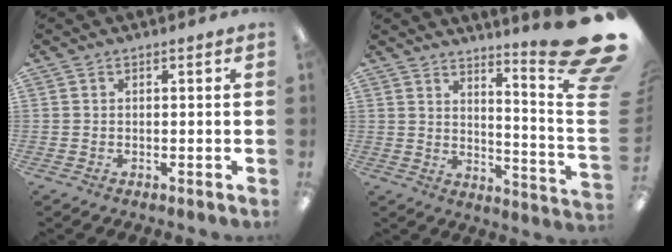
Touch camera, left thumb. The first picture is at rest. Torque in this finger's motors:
{"motor_torque": [2.98, 2.03, 1.65, -1.11, 0.33]}